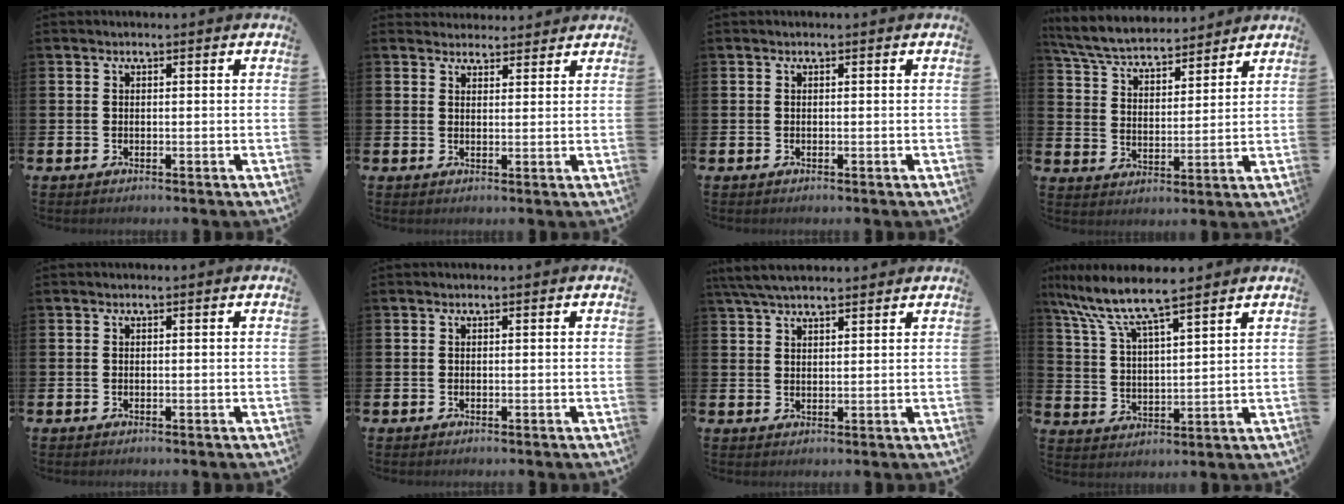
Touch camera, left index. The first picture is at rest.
{"total": 2.9, "force": [2.7, 0.9, -0.2], "torque": [0.007, -0.012, 0.049]}
{"total": 0.0}
{"total": 6.3, "force": [6.1, 1.3, 1.2], "torque": [-0.056, -0.036, 0.107]}
{"total": 0.0}
{"total": 0.0}
{"total": 5.2, "force": [4.6, 1.1, 2.0], "torque": [-0.048, -0.008, 0.086]}
{"total": 8.5, "force": [7.6, 1.0, 3.7], "torque": [-0.105, -0.032, 0.135]}